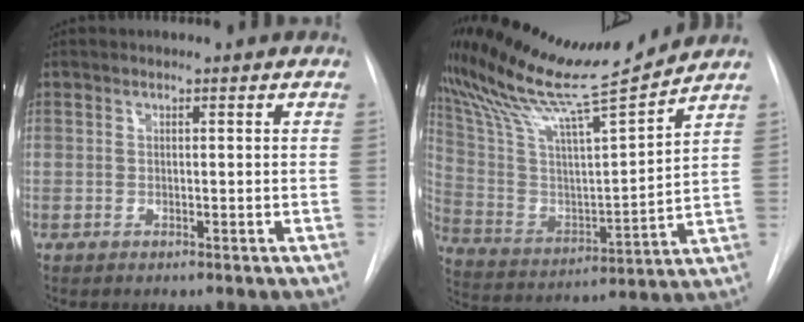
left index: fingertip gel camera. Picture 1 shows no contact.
{"total": 18.7, "force": [17.2, -0.9, 7.1], "torque": [-0.152, -0.035, 0.299]}